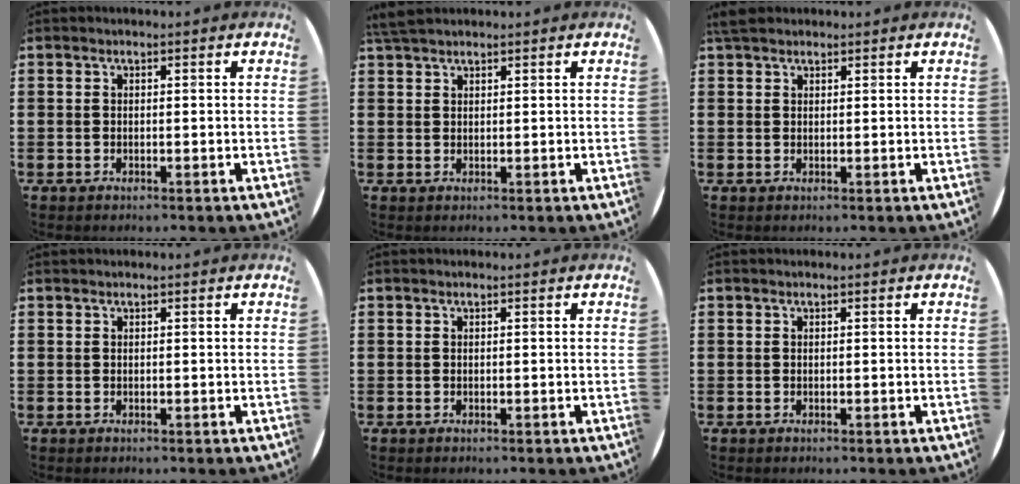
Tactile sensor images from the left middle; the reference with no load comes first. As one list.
[{"total": 2.2, "force": [2.0, 0.5, 0.8], "torque": [-0.019, 0.005, 0.037]}, {"total": 2.0, "force": [1.7, 0.8, 0.7], "torque": [-0.008, 0.005, 0.030]}, {"total": 0.0}, {"total": 0.0}, {"total": 0.0}]